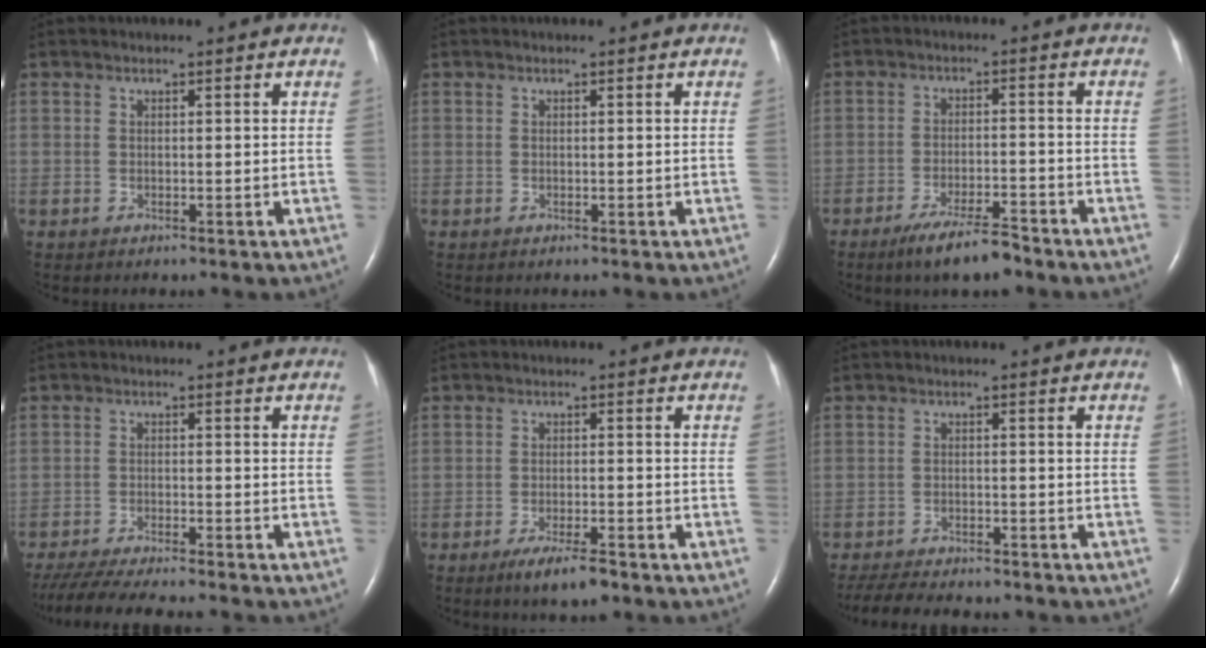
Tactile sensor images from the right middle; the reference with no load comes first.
{"total": 0.0}
{"total": 6.9, "force": [-5.3, 0.9, 4.4], "torque": [-0.081, -0.012, -0.092]}
{"total": 13.9, "force": [-12.3, 1.0, 6.5], "torque": [-0.106, -0.028, -0.186]}
{"total": 5.0, "force": [-3.5, 0.7, 3.5], "torque": [-0.068, -0.009, -0.059]}
{"total": 11.9, "force": [-10.4, 2.6, 5.0], "torque": [-0.088, -0.011, -0.147]}